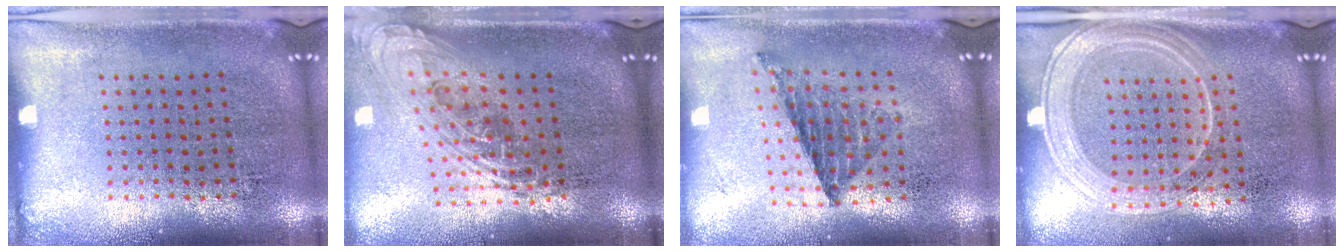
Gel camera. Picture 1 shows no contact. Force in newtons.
{"total": 2.2, "press": 1.6, "slide": 1.5}
{"total": 0.8, "press": 0.8, "slide": 0.1}
{"total": 2.1, "press": 1.9, "slide": 0.9}